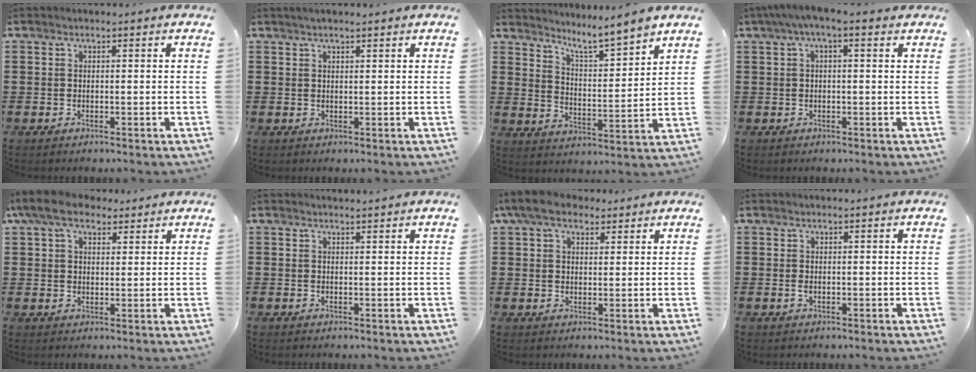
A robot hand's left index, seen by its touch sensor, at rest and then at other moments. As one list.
[{"total": 1.2, "force": [1.0, 0.1, 0.7], "torque": [-0.013, 0.002, 0.019]}, {"total": 6.2, "force": [5.7, -0.1, 2.3], "torque": [-0.059, -0.040, 0.095]}, {"total": 2.4, "force": [0.0, 0.5, 2.4], "torque": [-0.041, 0.005, -0.003]}, {"total": 7.1, "force": [5.1, 3.4, 3.5], "torque": [-0.080, 0.001, 0.093]}, {"total": 0.9, "force": [0.9, 0.0, 0.1], "torque": [-0.003, -0.001, 0.018]}, {"total": 6.2, "force": [4.4, 3.0, 3.1], "torque": [-0.069, 0.004, 0.080]}, {"total": 0.7, "force": [0.0, 0.3, 0.7], "torque": [-0.014, 0.000, 0.001]}]